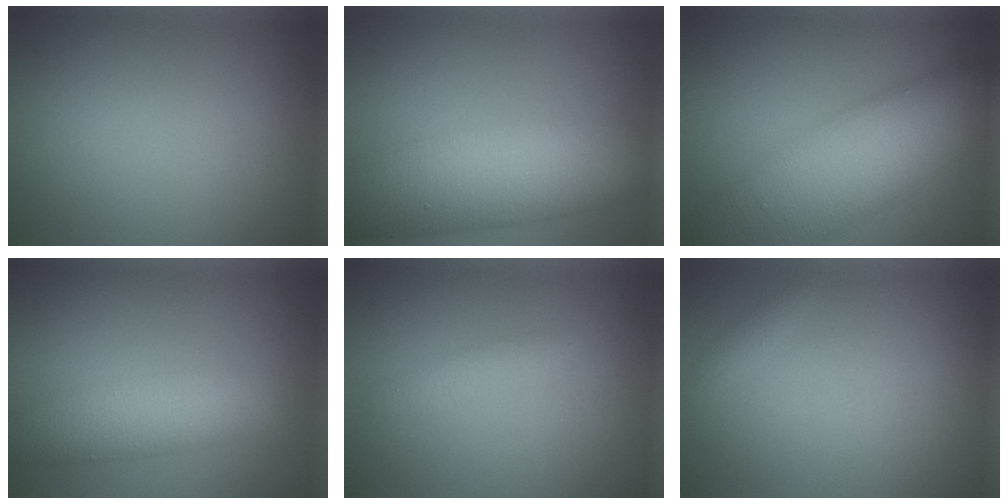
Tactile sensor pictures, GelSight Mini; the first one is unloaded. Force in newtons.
{"total": 11.6, "press": 11.6, "slide": 0.5}
{"total": 13.2, "press": 13.2, "slide": 0.5}
{"total": 5.5, "press": 5.5, "slide": 0.3}
{"total": 1.3, "press": 1.3, "slide": 0.0}
{"total": 0.6, "press": 0.6, "slide": 0.0}